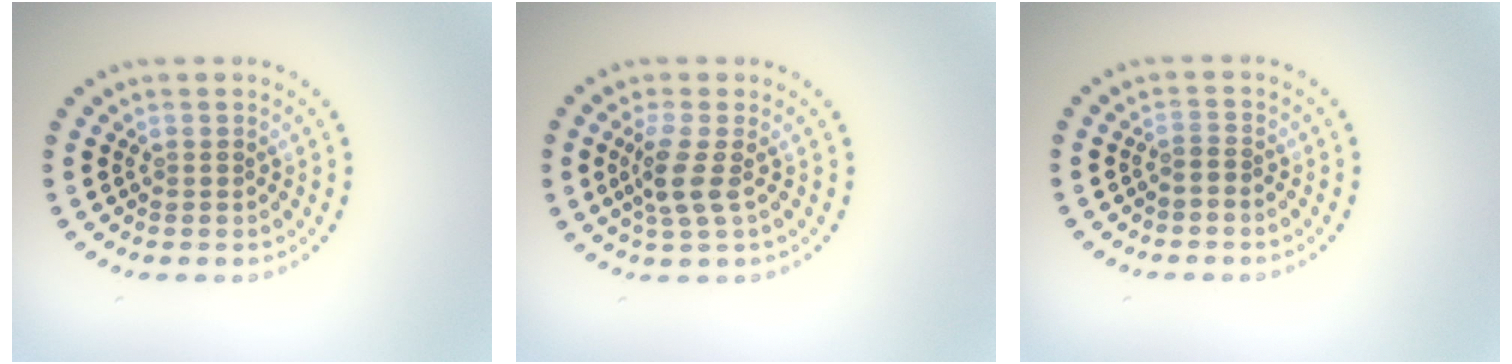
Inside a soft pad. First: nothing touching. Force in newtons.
{"total": 2.6, "press": 2.0, "slide": 1.5}
{"total": 0.6, "press": 0.4, "slide": 0.4}